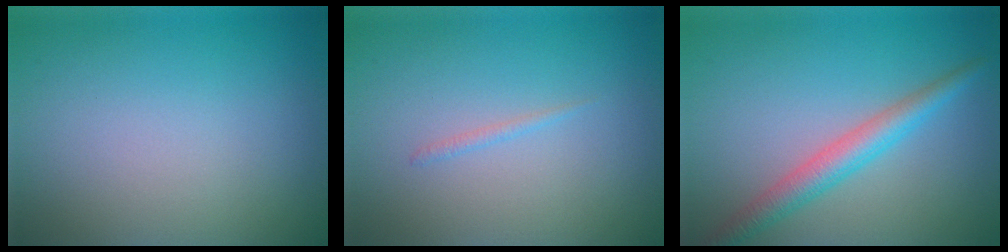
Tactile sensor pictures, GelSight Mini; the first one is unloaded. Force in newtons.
{"total": 0.6, "press": 0.5, "slide": 0.1}
{"total": 3.4, "press": 3.4, "slide": 0.1}